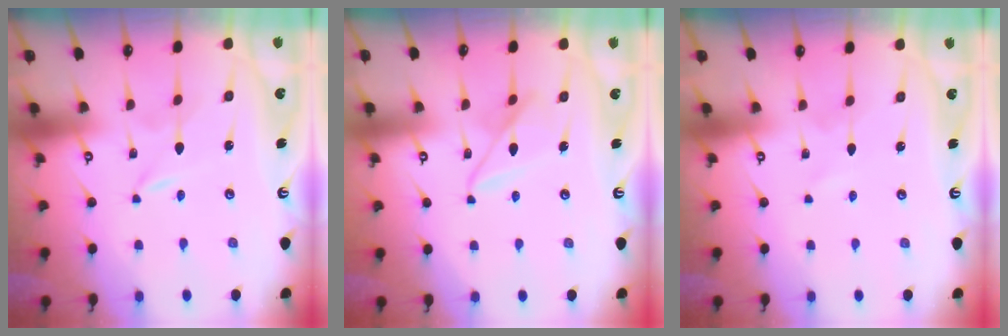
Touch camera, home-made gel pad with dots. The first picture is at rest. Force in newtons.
{"total": 8.9, "press": 8.9, "slide": 0.6}
{"total": 2.2, "press": 2.2, "slide": 0.2}